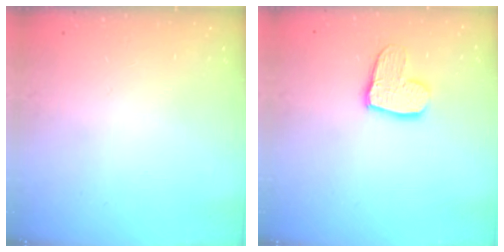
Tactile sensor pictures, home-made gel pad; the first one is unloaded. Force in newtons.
{"total": 11.4, "press": 11.4, "slide": 1.0}